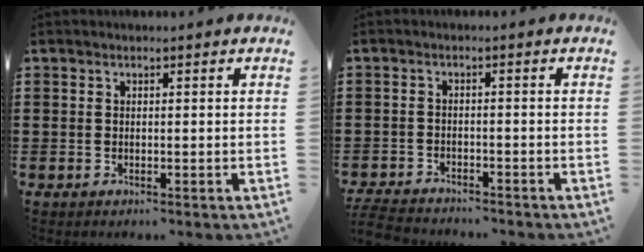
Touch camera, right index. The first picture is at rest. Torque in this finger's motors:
{"motor_torque": [1.00, 1.14, 0.21, 0.03]}